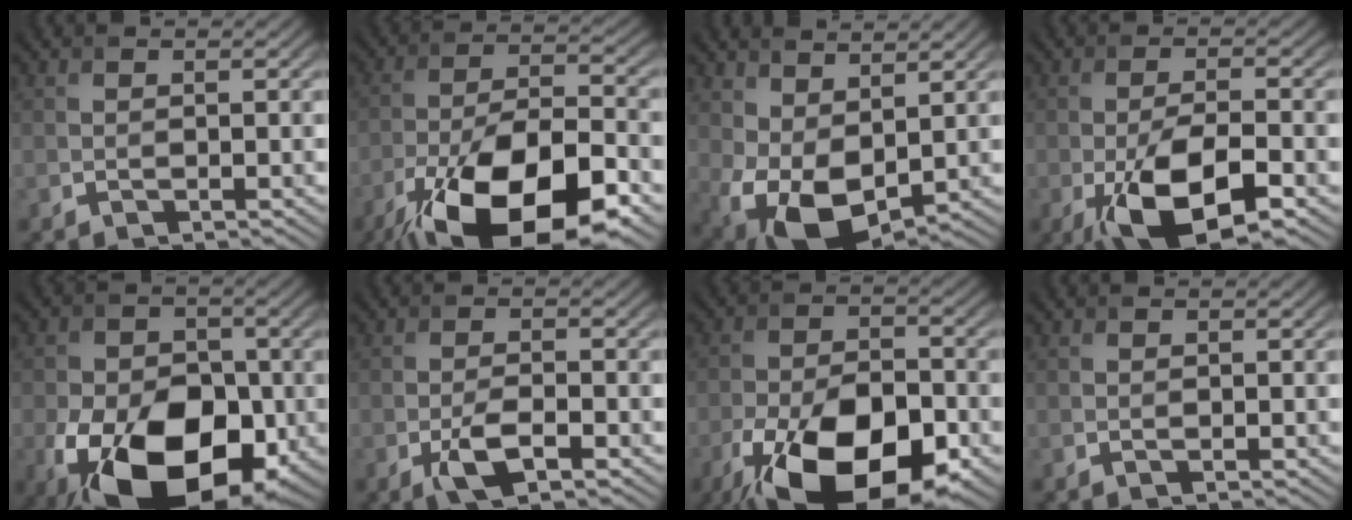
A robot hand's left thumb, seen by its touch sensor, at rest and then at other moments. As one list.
[{"total": 18.8, "force": [-10.4, 7.5, 13.8], "torque": [-0.250, -0.014, -0.182]}, {"total": 9.9, "force": [0.9, 6.2, 7.7], "torque": [-0.177, -0.024, 0.026]}, {"total": 10.4, "force": [-4.2, 4.3, 8.5], "torque": [-0.170, -0.019, -0.069]}, {"total": 17.5, "force": [-6.6, 11.1, 11.9], "torque": [-0.201, -0.044, -0.097]}, {"total": 4.1, "force": [-1.8, 1.5, 3.4], "torque": [-0.073, -0.005, -0.034]}, {"total": 17.7, "force": [-9.2, 8.6, 12.5], "torque": [-0.234, -0.036, -0.150]}, {"total": 0.0}]